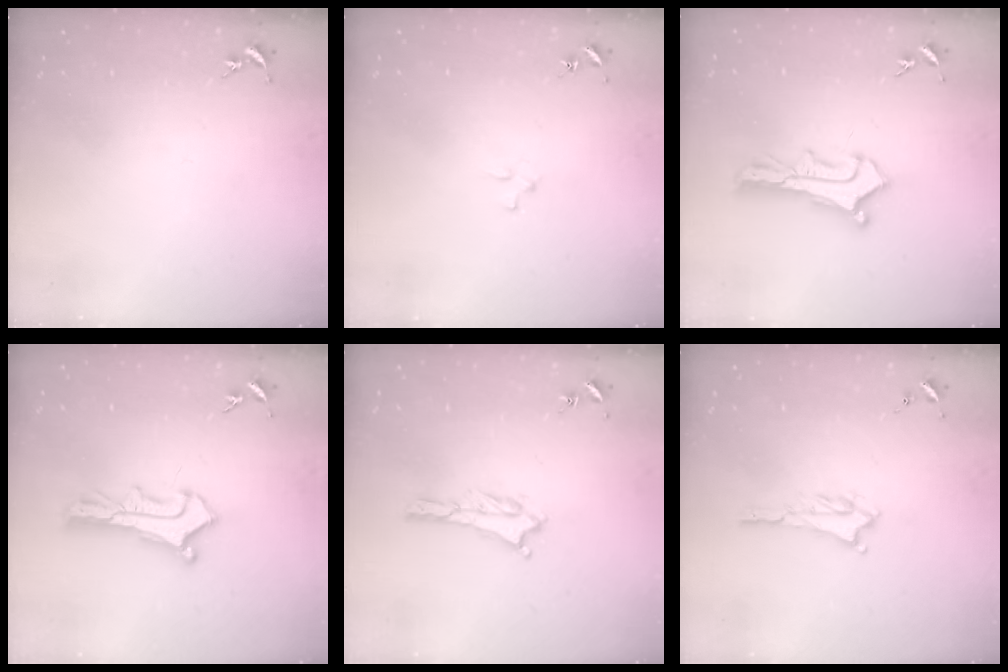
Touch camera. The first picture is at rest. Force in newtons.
{"total": 1.9, "press": 1.9, "slide": 0.2}
{"total": 2.6, "press": 2.6, "slide": 0.2}
{"total": 2.9, "press": 2.9, "slide": 0.3}
{"total": 1.2, "press": 1.1, "slide": 0.2}
{"total": 1.5, "press": 1.5, "slide": 0.3}